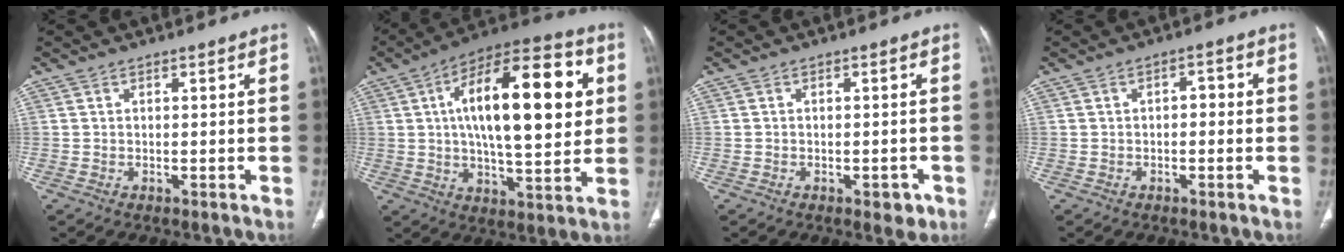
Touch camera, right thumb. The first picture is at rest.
{"total": 24.7, "force": [4.8, 9.8, 22.1], "torque": [-0.323, 0.006, 0.063]}
{"total": 2.9, "force": [-1.4, 1.6, 2.0], "torque": [-0.011, 0.003, -0.015]}
{"total": 2.5, "force": [-0.1, 1.5, 2.0], "torque": [-0.022, 0.011, -0.008]}